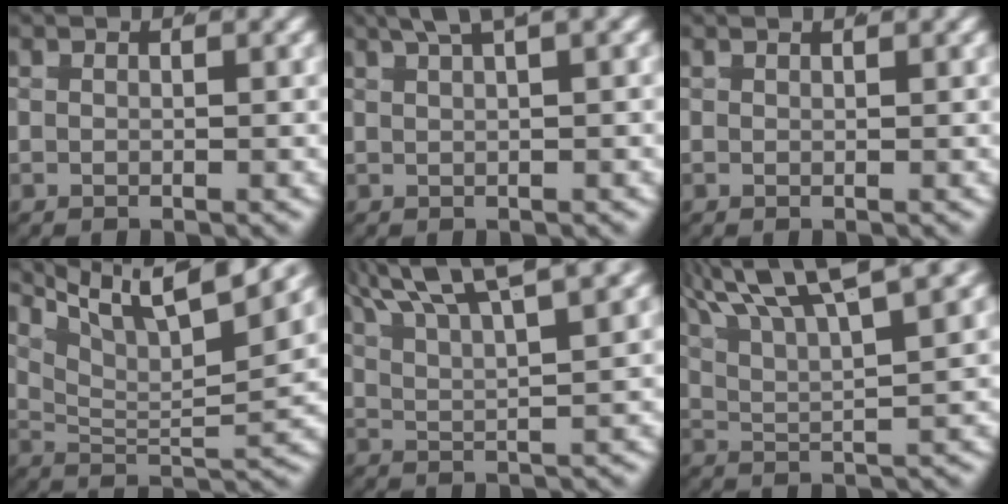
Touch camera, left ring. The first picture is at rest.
{"total": 4.2, "force": [3.1, 1.4, 2.5], "torque": [-0.028, 0.025, 0.040]}
{"total": 0.9, "force": [0.8, 0.2, 0.2], "torque": [0.000, 0.006, 0.011]}
{"total": 8.8, "force": [4.4, 3.9, 6.6], "torque": [-0.091, 0.009, 0.063]}
{"total": 6.7, "force": [4.4, 3.0, 4.0], "torque": [-0.078, 0.015, 0.059]}
{"total": 9.2, "force": [5.7, 4.3, 5.8], "torque": [-0.105, 0.017, 0.077]}